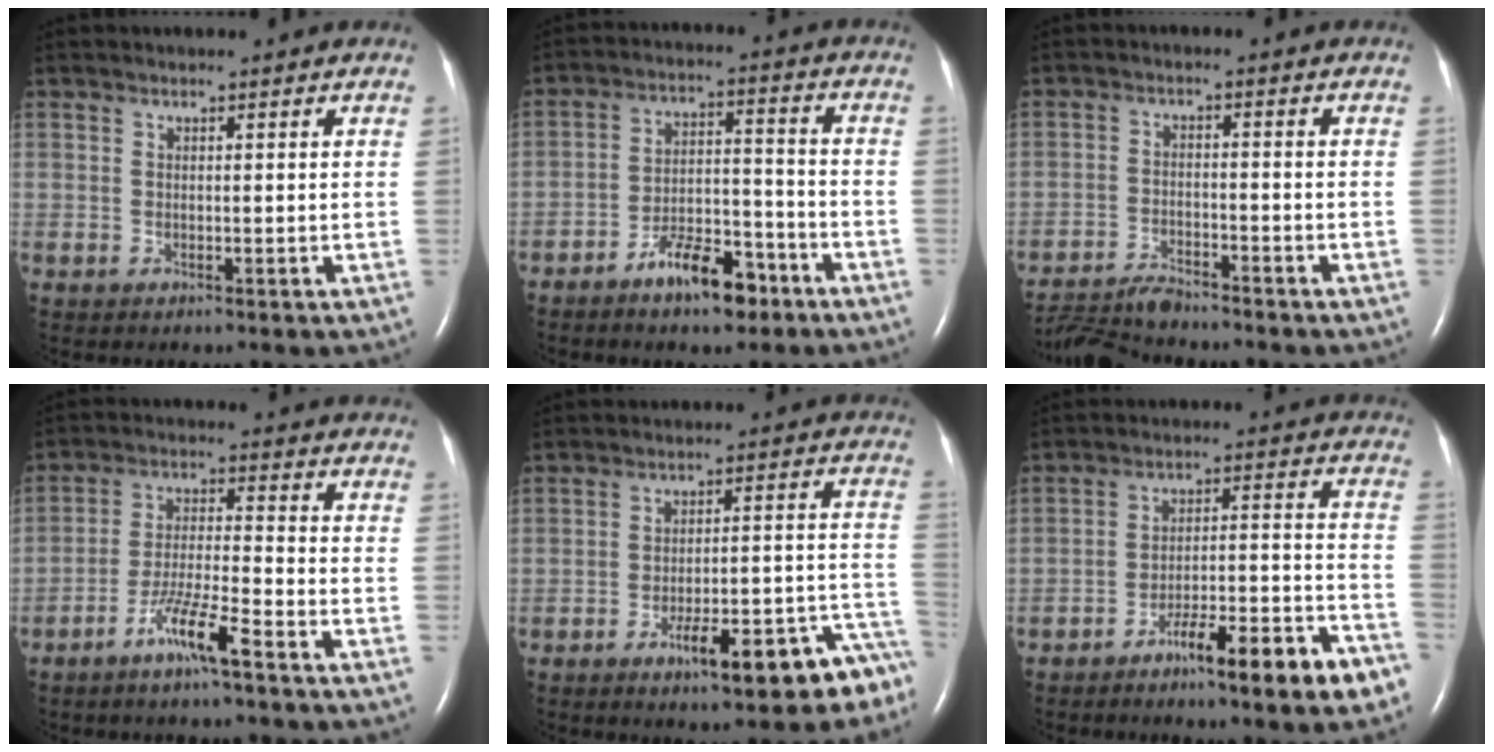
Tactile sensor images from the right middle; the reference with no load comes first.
{"total": 8.7, "force": [-5.9, 3.1, 5.5], "torque": [-0.096, 0.013, -0.098]}
{"total": 7.8, "force": [-7.6, 0.2, 1.9], "torque": [-0.034, -0.017, -0.134]}
{"total": 7.0, "force": [-4.8, -0.2, 5.1], "torque": [-0.102, -0.009, -0.094]}
{"total": 11.8, "force": [-8.1, 2.4, 8.2], "torque": [-0.086, 0.041, -0.111]}
{"total": 11.7, "force": [-7.9, 1.0, 8.6], "torque": [-0.121, 0.018, -0.121]}